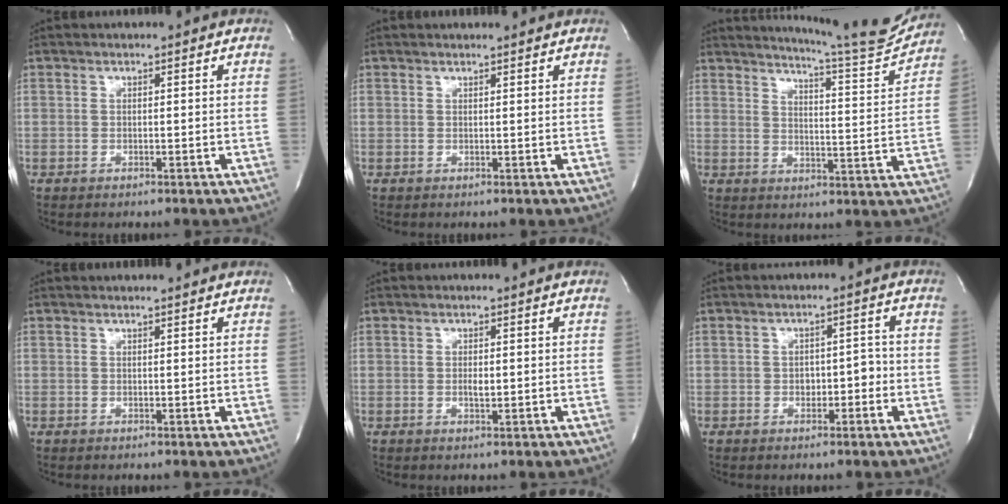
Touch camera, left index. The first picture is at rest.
{"total": 2.1, "force": [2.0, 0.1, 0.2], "torque": [-0.008, 0.001, 0.019]}
{"total": 13.5, "force": [13.0, -0.5, 3.5], "torque": [-0.057, -0.060, 0.160]}
{"total": 2.0, "force": [1.9, 0.1, 0.2], "torque": [-0.008, 0.002, 0.018]}
{"total": 1.2, "force": [-0.3, 0.4, 1.1], "torque": [-0.020, -0.005, -0.004]}
{"total": 3.0, "force": [-1.1, 1.9, 2.0], "torque": [-0.022, 0.011, -0.015]}